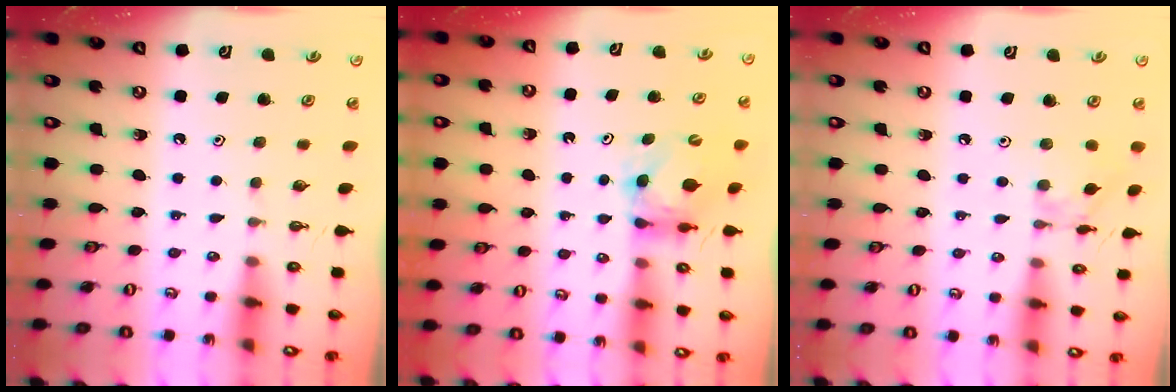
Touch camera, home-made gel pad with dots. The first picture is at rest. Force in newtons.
{"total": 5.4, "press": 5.4, "slide": 0.6}
{"total": 6.0, "press": 6.0, "slide": 0.3}